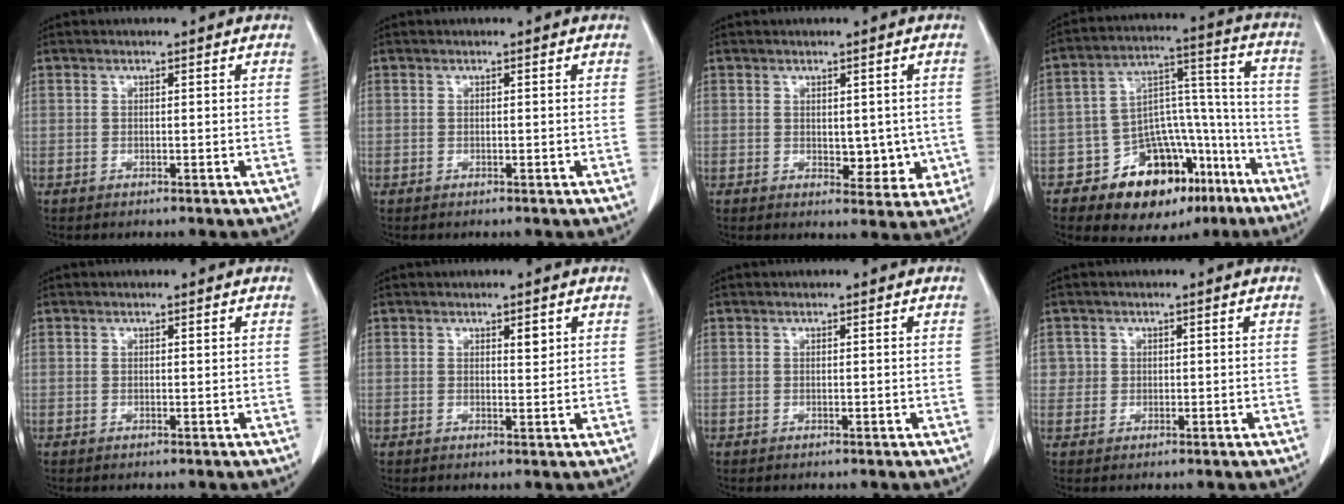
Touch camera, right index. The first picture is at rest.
{"total": 0.0}
{"total": 5.1, "force": [-0.2, 3.1, 4.0], "torque": [-0.035, -0.006, 0.009]}
{"total": 17.4, "force": [-10.4, 10.2, 9.5], "torque": [-0.111, 0.068, -0.149]}
{"total": 0.0}
{"total": 1.7, "force": [0.9, 0.5, 1.4], "torque": [-0.020, -0.005, 0.013]}
{"total": 0.0}
{"total": 1.9, "force": [0.4, 1.8, -0.2], "torque": [0.022, 0.003, 0.001]}